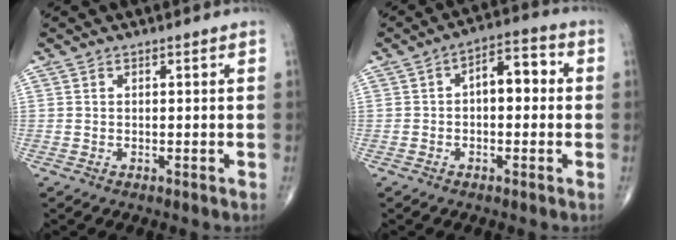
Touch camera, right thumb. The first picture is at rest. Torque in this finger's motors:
{"motor_torque": [0.95, 1.91, 0.74, -0.25, 0.07]}